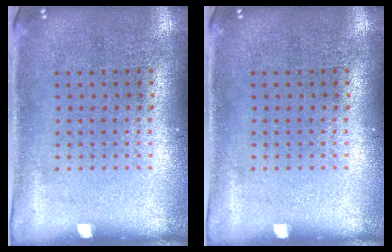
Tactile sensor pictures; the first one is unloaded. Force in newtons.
{"total": 0.0}